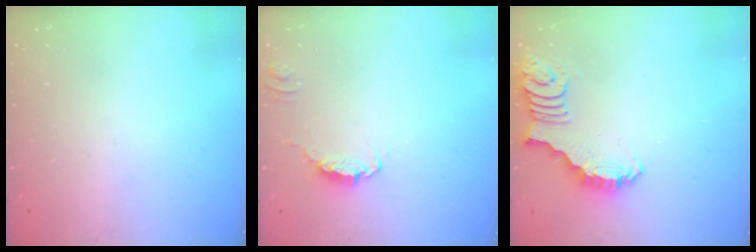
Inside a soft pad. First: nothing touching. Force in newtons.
{"total": 0.0}
{"total": 2.7, "press": 2.7, "slide": 0.5}